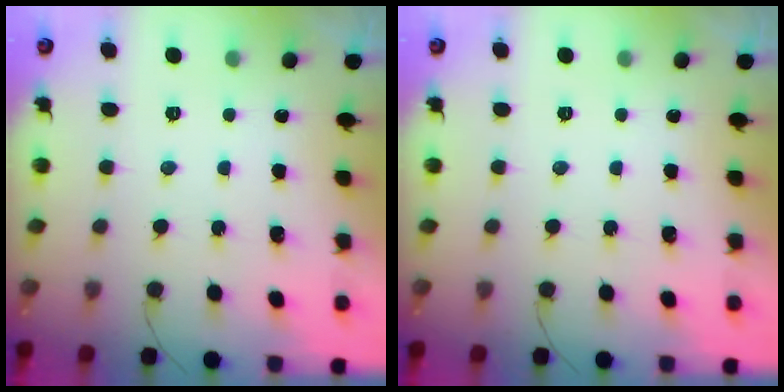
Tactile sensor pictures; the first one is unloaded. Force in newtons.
{"total": 0.0}